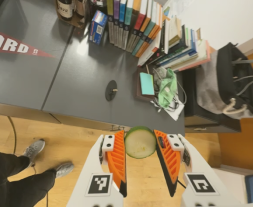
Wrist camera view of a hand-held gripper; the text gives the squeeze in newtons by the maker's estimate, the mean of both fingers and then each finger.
{"total": 9.1, "left": 9.7, "right": 8.6}